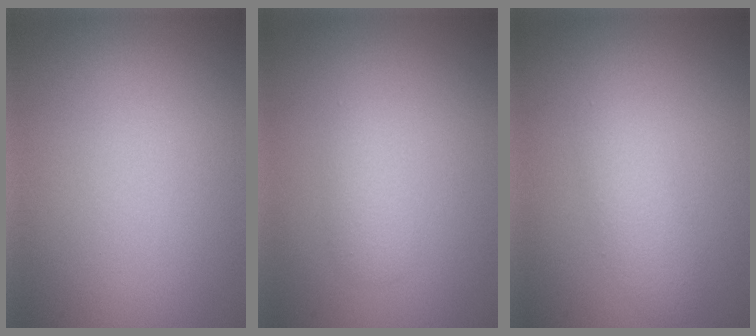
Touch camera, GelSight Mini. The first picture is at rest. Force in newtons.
{"total": 1.4, "press": 1.4, "slide": 0.0}
{"total": 2.0, "press": 2.0, "slide": 0.1}